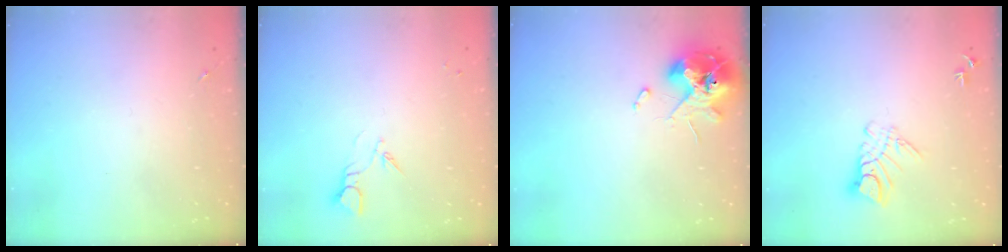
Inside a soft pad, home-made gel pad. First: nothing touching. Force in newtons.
{"total": 3.2, "press": 3.1, "slide": 0.3}
{"total": 13.0, "press": 12.8, "slide": 1.8}
{"total": 8.5, "press": 8.5, "slide": 0.9}